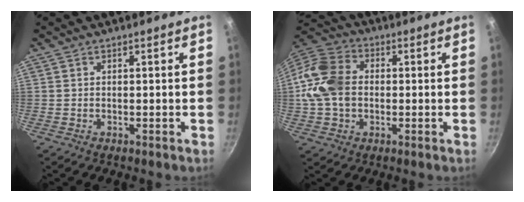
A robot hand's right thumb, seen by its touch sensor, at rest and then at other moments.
{"total": 12.8, "force": [-0.2, 9.7, 8.5], "torque": [-0.148, 0.023, -0.021]}